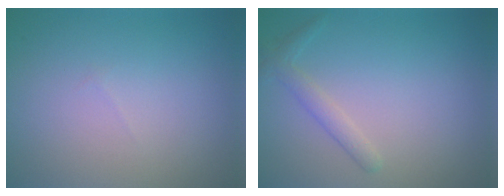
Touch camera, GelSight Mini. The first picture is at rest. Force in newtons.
{"total": 1.6, "press": 1.6, "slide": 0.1}